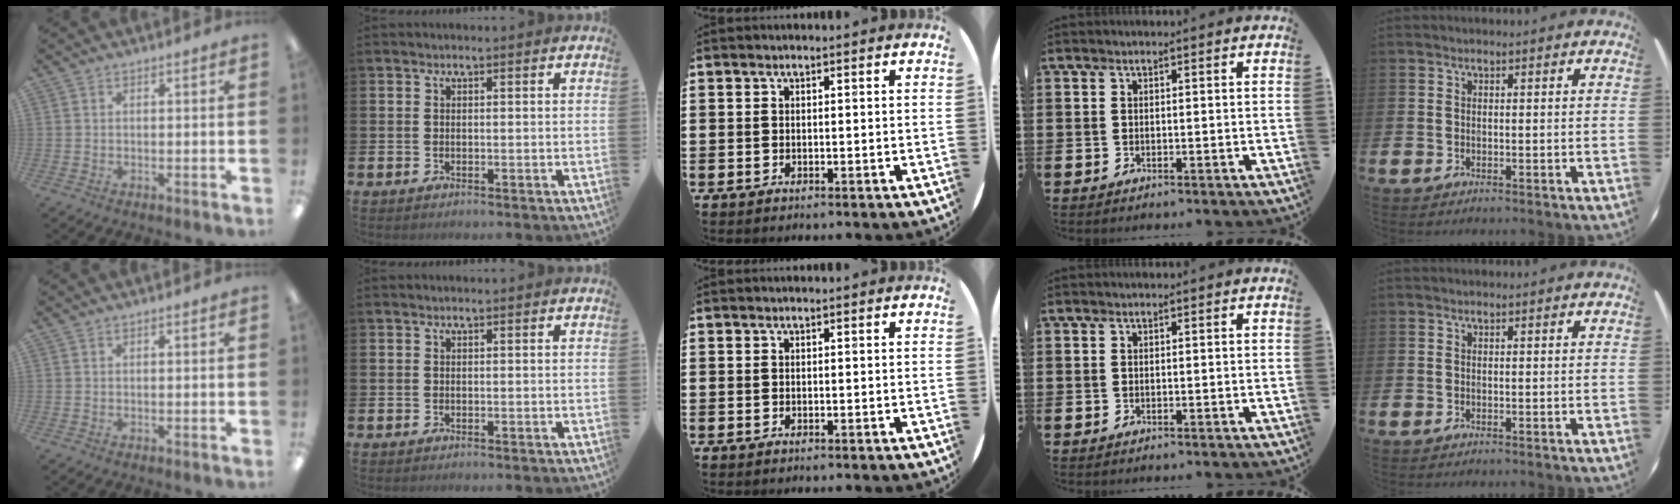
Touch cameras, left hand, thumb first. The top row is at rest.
{}